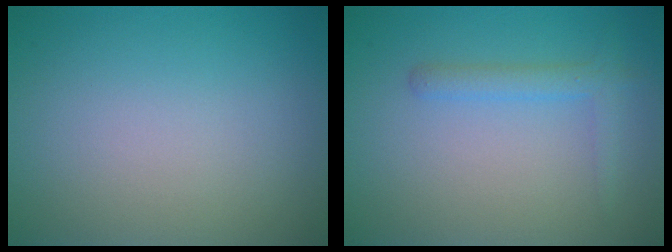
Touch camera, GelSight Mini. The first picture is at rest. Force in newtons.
{"total": 1.9, "press": 1.9, "slide": 0.1}